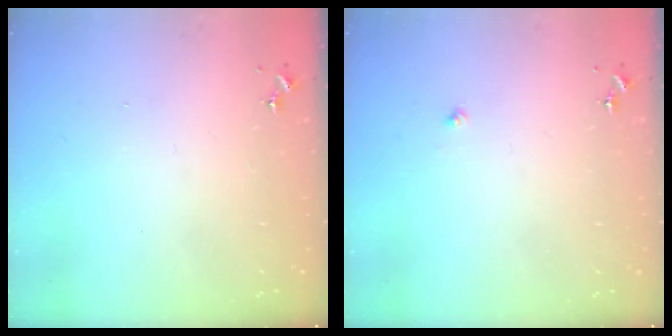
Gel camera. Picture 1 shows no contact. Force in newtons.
{"total": 2.0, "press": 2.0, "slide": 0.2}